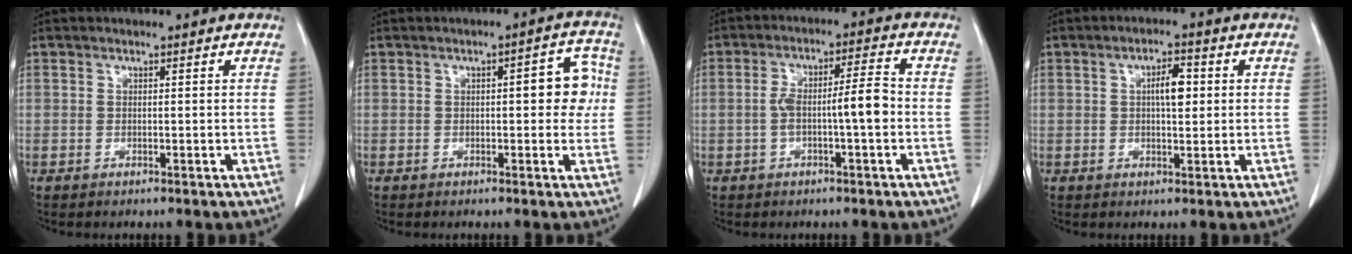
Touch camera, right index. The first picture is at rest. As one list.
[{"total": 5.8, "force": [0.5, 2.1, 5.3], "torque": [-0.055, 0.023, 0.002]}, {"total": 6.8, "force": [-1.2, 0.6, 6.7], "torque": [-0.122, 0.020, -0.021]}, {"total": 4.4, "force": [0.7, 1.5, 4.1], "torque": [-0.068, 0.007, 0.013]}]